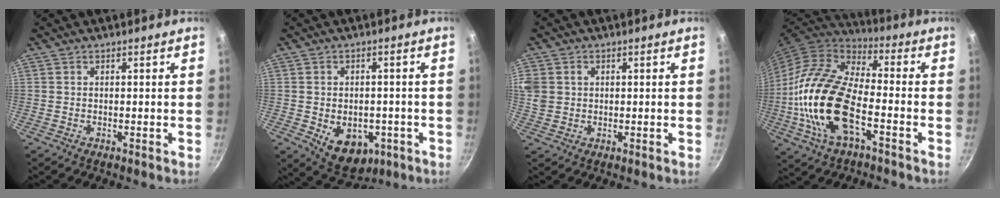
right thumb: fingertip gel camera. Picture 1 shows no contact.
{"total": 10.0, "force": [-3.4, 7.0, 6.4], "torque": [-0.075, 0.009, -0.034]}
{"total": 7.1, "force": [1.5, 6.1, 3.3], "torque": [-0.088, 0.007, 0.035]}
{"total": 20.6, "force": [-5.5, 10.0, 17.2], "torque": [-0.352, 0.024, -0.105]}